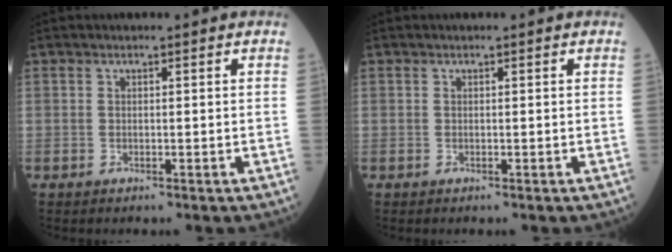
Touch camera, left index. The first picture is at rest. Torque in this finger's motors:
{"motor_torque": [-0.03, 0.13, 0.00, 0.00]}